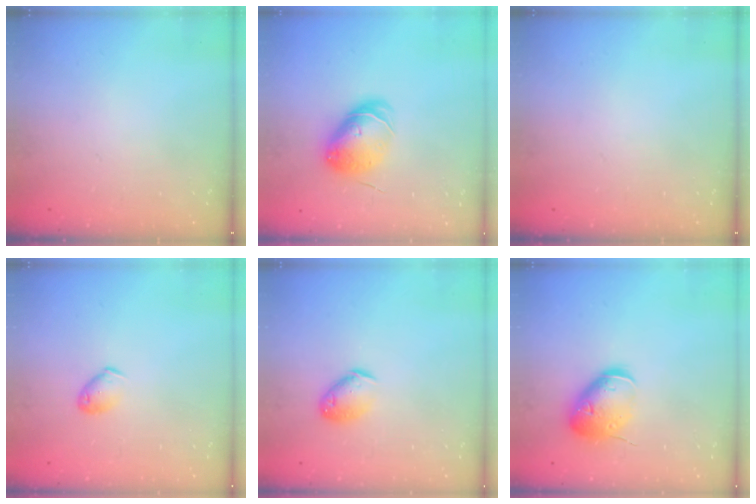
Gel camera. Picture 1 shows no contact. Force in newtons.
{"total": 8.9, "press": 8.9, "slide": 0.3}
{"total": 0.0}
{"total": 5.0, "press": 5.0, "slide": 0.7}
{"total": 9.2, "press": 9.1, "slide": 1.4}
{"total": 13.2, "press": 13.1, "slide": 1.8}